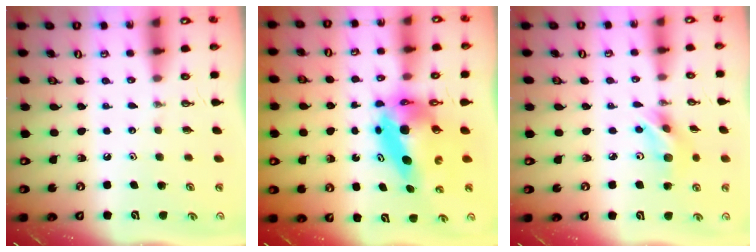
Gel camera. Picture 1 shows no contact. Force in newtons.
{"total": 9.2, "press": 9.2, "slide": 0.9}
{"total": 8.7, "press": 7.6, "slide": 4.4}